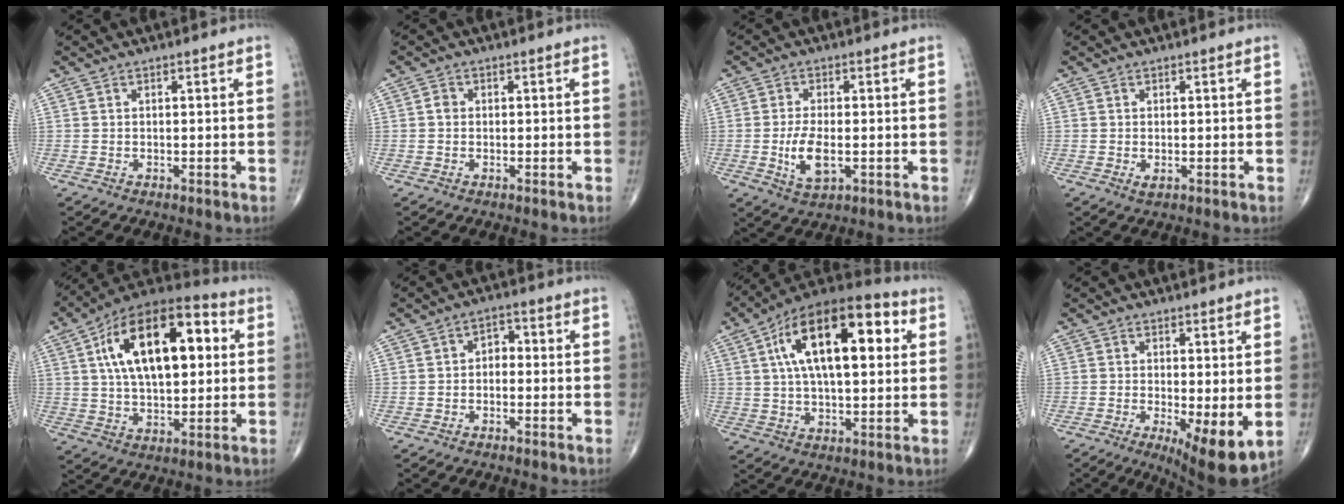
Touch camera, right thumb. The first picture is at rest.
{"total": 1.3, "force": [0.0, 1.1, 0.7], "torque": [-0.007, 0.003, -0.003]}
{"total": 6.7, "force": [-1.2, 3.1, 5.8], "torque": [-0.113, -0.006, -0.016]}
{"total": 1.2, "force": [-0.2, 0.6, 1.0], "torque": [-0.018, -0.004, -0.002]}
{"total": 22.4, "force": [5.2, 11.2, 18.7], "torque": [-0.286, 0.016, 0.075]}
{"total": 3.0, "force": [-0.4, 2.1, 2.1], "torque": [-0.014, 0.015, -0.018]}
{"total": 22.3, "force": [5.9, 10.2, 18.9], "torque": [-0.295, 0.018, 0.086]}
{"total": 9.8, "force": [-1.7, 3.1, 9.2], "torque": [-0.137, -0.027, -0.019]}